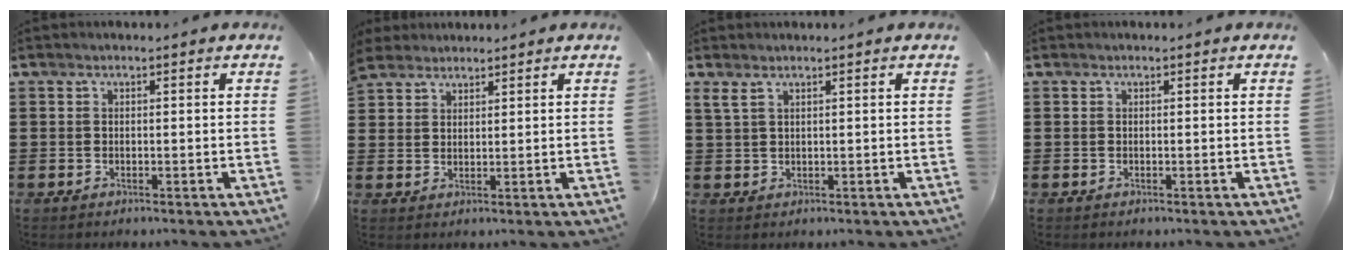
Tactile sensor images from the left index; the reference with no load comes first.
{"total": 3.1, "force": [2.9, 1.1, -0.3], "torque": [-0.006, 0.001, 0.057]}
{"total": 1.9, "force": [1.3, 0.6, 1.3], "torque": [-0.031, 0.003, 0.023]}
{"total": 0.0}